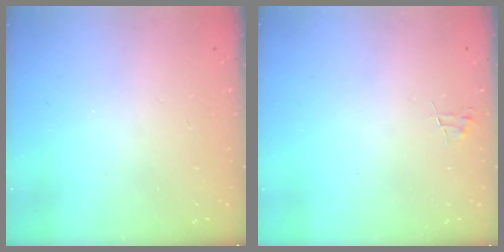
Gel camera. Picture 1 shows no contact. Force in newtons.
{"total": 3.2, "press": 3.2, "slide": 0.2}